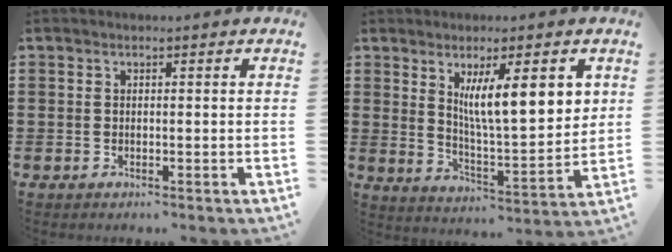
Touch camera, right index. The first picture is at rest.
{"total": 10.4, "force": [4.1, 2.5, 9.2], "torque": [-0.158, -0.010, 0.064]}